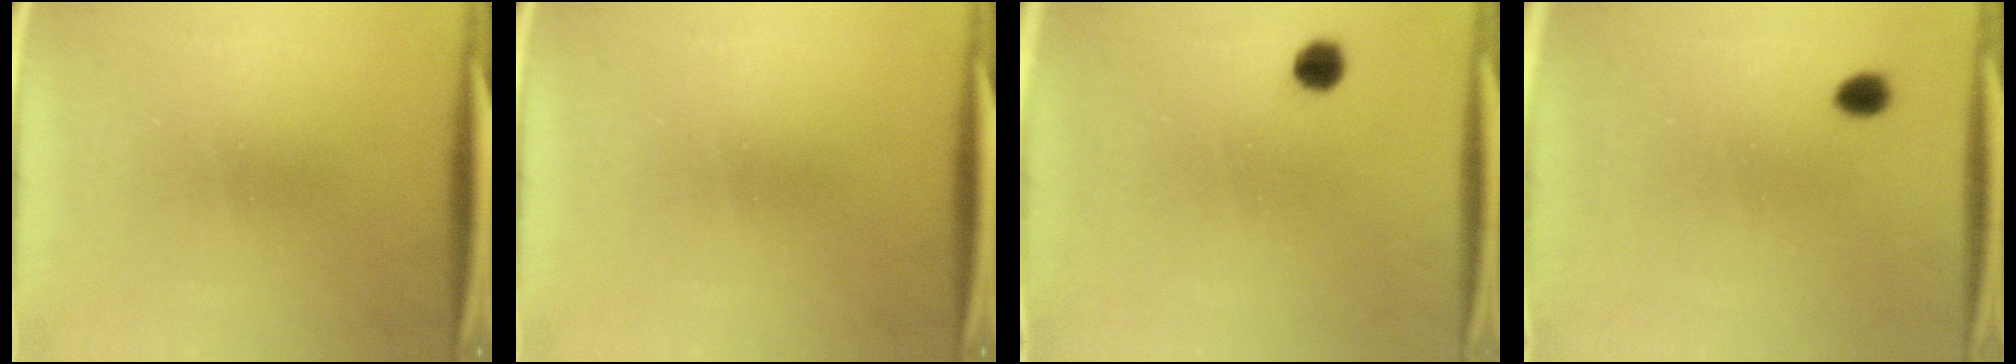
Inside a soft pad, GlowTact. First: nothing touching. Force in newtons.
{"total": 0.0}
{"total": 2.6}
{"total": 2.1}